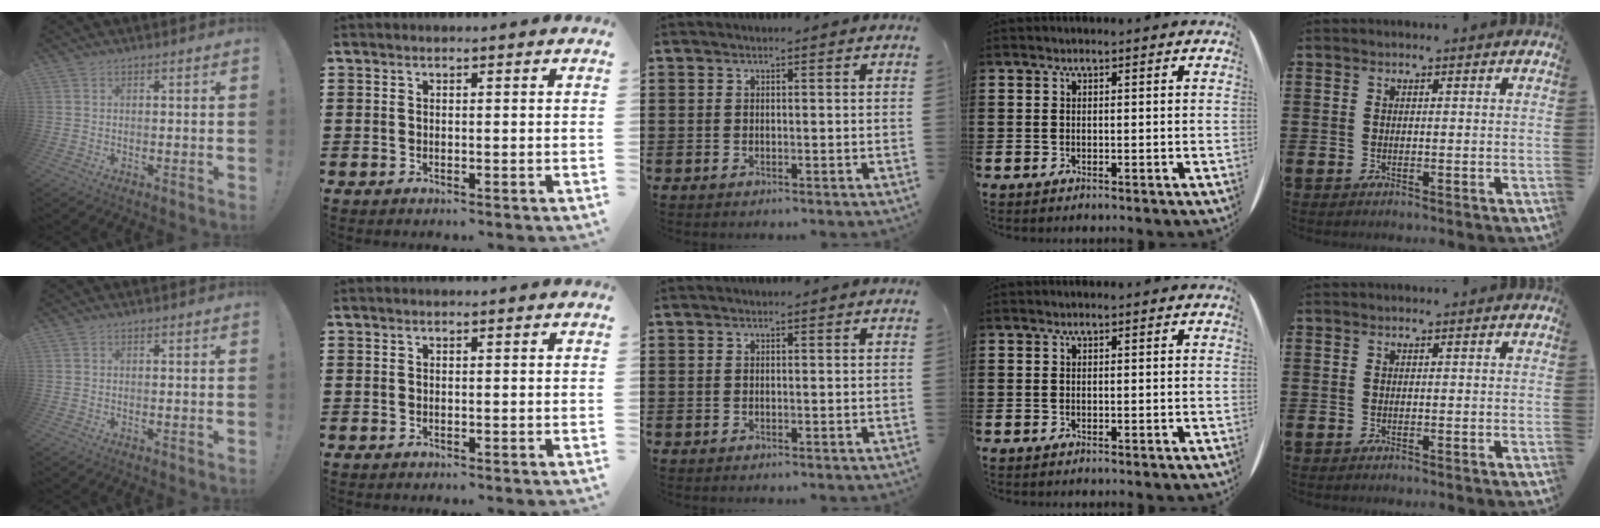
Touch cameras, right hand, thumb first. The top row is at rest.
{}